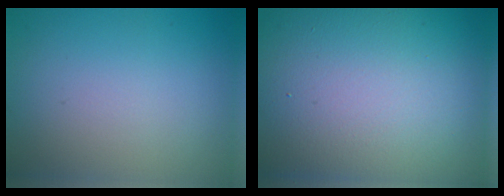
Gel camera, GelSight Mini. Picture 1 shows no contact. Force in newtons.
{"total": 21.9, "press": 21.9, "slide": 0.9}